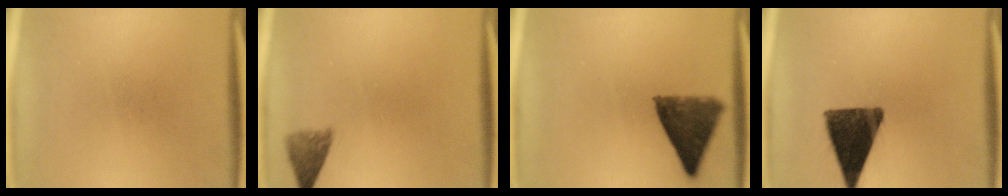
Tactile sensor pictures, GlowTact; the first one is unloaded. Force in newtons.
{"total": 2.8}
{"total": 9.7}
{"total": 13.0}